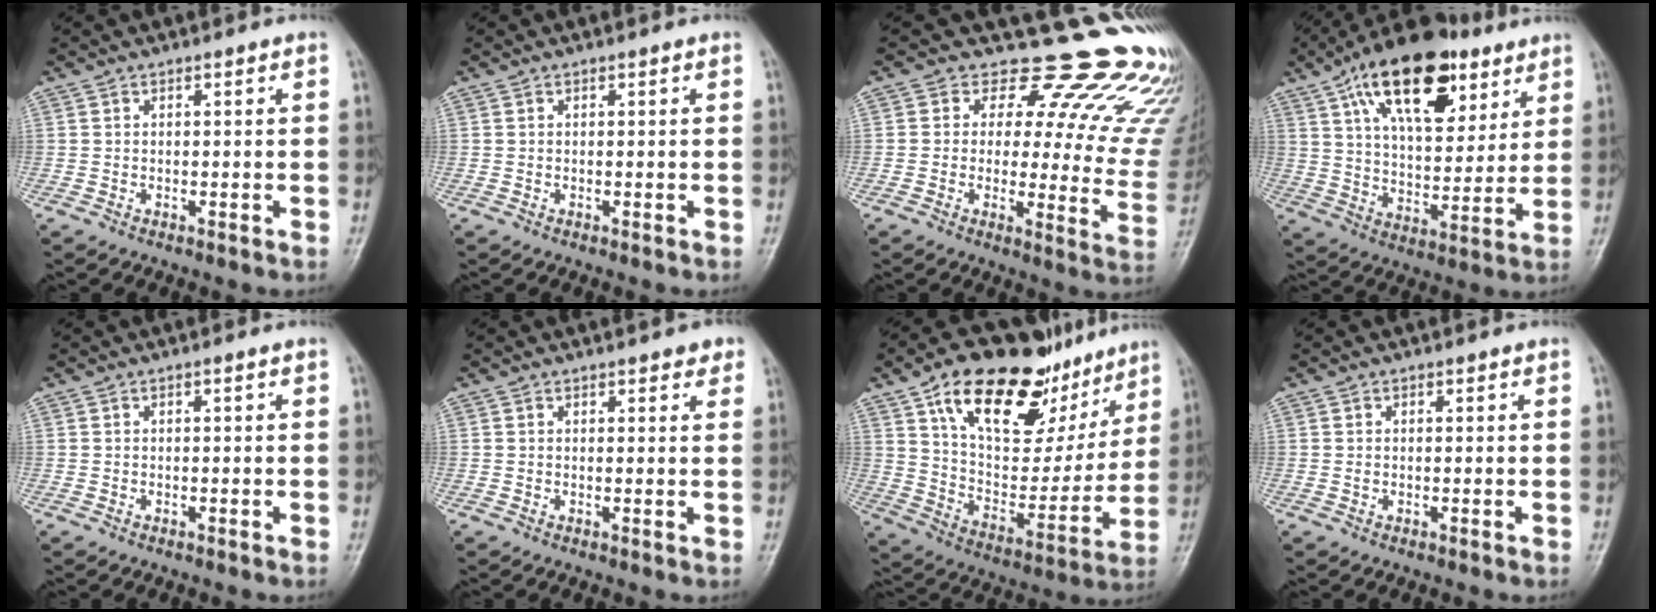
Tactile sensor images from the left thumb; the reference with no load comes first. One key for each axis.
{"total": 0.0}
{"total": 20.2, "fx": 13.9, "fy": 9.4, "fz": 11.2, "tx": -0.084, "ty": -0.079, "tz": 0.137}
{"total": 22.2, "fx": 11.7, "fy": 11.0, "fz": 15.2, "tx": -0.219, "ty": -0.027, "tz": 0.196}
{"total": 0.0}
{"total": 2.9, "fx": 2.0, "fy": 1.3, "fz": 1.6, "tx": 0.000, "ty": -0.004, "tz": 0.020}
{"total": 28.3, "fx": 16.0, "fy": 14.5, "fz": 18.3, "tx": -0.234, "ty": -0.022, "tz": 0.262}
{"total": 0.5, "fx": 0.2, "fy": 0.4, "fz": 0.2, "tx": -0.002, "ty": 0.000, "tz": 0.003}